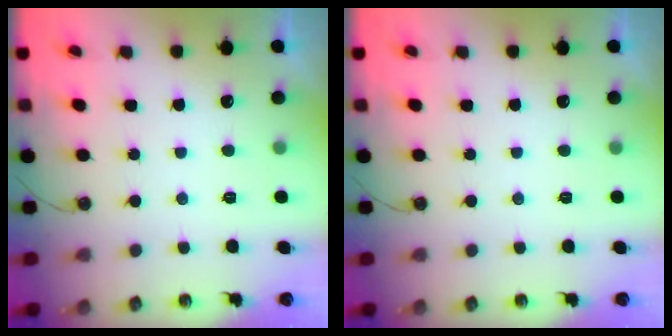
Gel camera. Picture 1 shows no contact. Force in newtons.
{"total": 0.0}